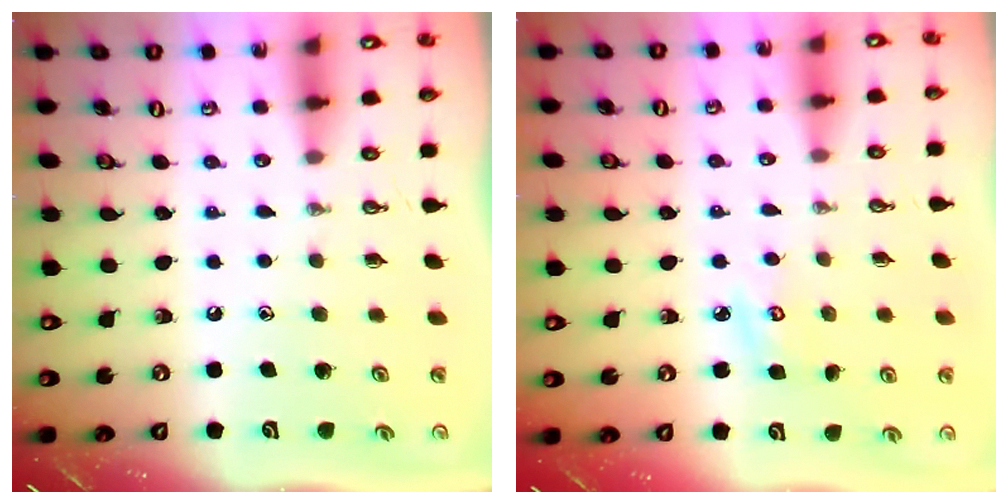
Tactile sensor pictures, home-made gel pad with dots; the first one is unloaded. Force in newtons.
{"total": 3.8, "press": 3.8, "slide": 0.3}